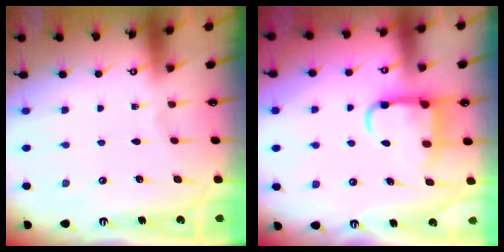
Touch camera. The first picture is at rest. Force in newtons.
{"total": 9.6, "press": 9.5, "slide": 1.3}